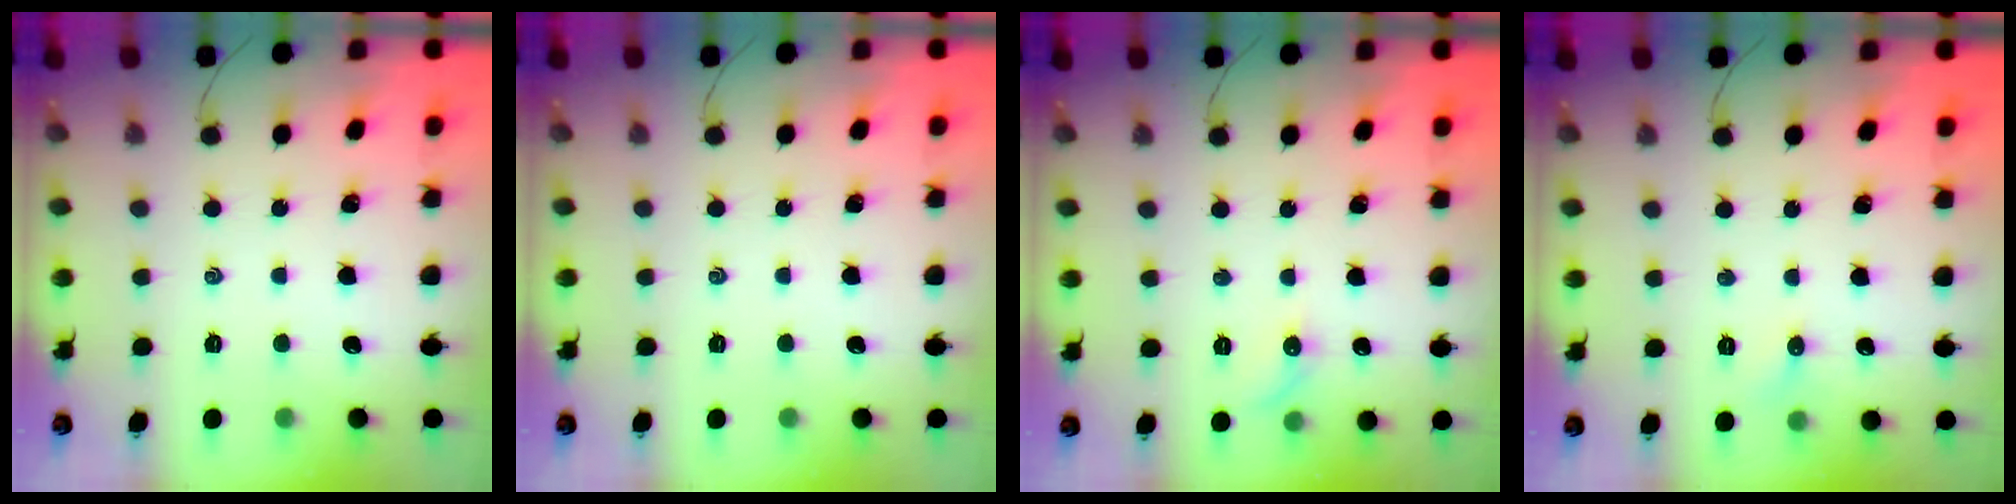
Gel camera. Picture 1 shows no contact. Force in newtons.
{"total": 0.0}
{"total": 5.3, "press": 5.1, "slide": 1.4}
{"total": 3.7, "press": 3.5, "slide": 1.3}